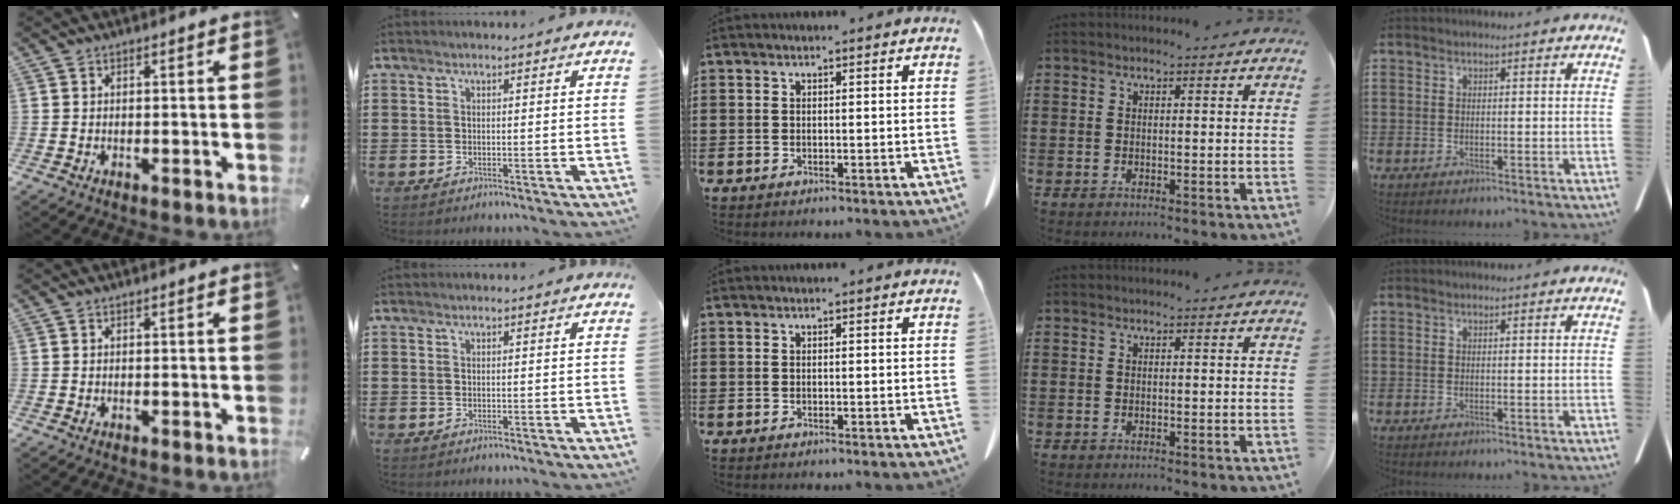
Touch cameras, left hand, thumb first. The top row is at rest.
{}